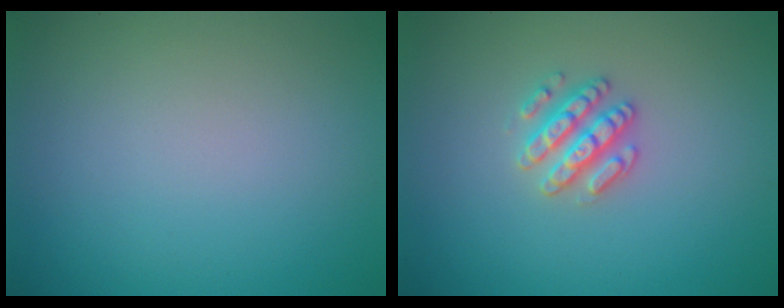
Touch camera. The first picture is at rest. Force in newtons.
{"total": 2.6, "press": 2.6, "slide": 0.3}